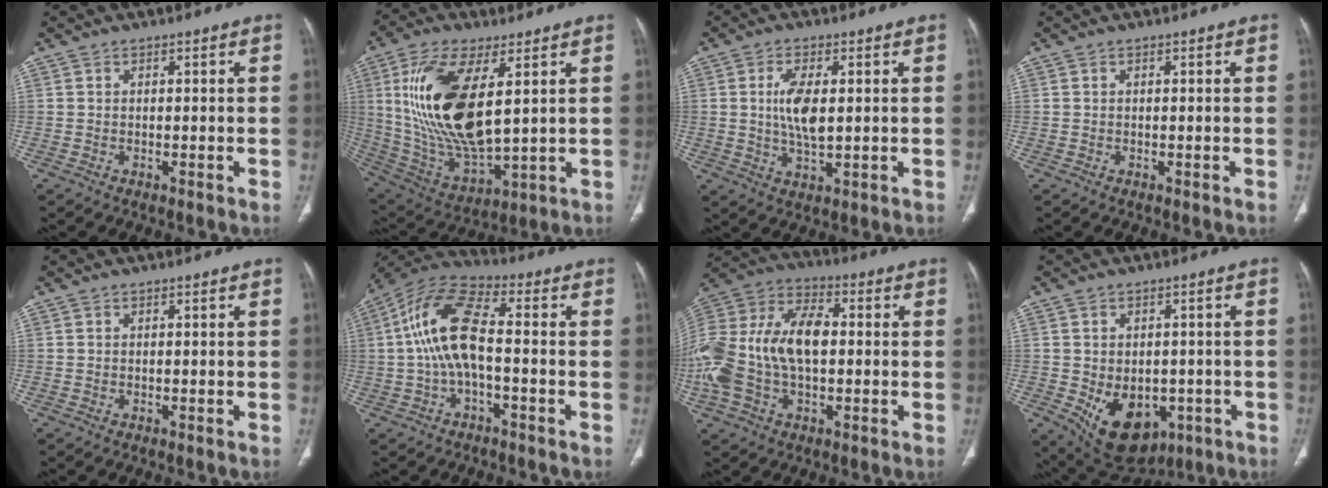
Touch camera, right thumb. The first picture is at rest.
{"total": 21.3, "force": [4.9, 9.0, 18.6], "torque": [-0.371, -0.027, 0.102]}
{"total": 7.1, "force": [0.9, 3.0, 6.4], "torque": [-0.121, -0.009, 0.016]}
{"total": 0.0}
{"total": 0.0}
{"total": 12.6, "force": [-0.8, 5.0, 11.6], "torque": [-0.244, 0.040, -0.023]}
{"total": 22.9, "force": [-0.4, 14.0, 18.2], "torque": [-0.411, 0.031, -0.007]}
{"total": 13.1, "force": [-4.2, 9.1, 8.5], "torque": [-0.109, 0.001, -0.037]}